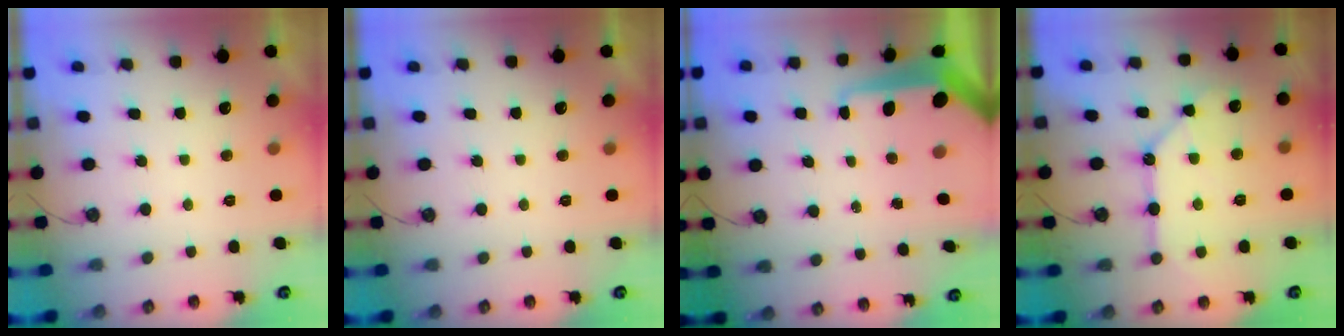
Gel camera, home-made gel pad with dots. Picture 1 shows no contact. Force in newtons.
{"total": 0.0}
{"total": 13.1, "press": 13.1, "slide": 1.2}
{"total": 13.1, "press": 13.1, "slide": 1.5}